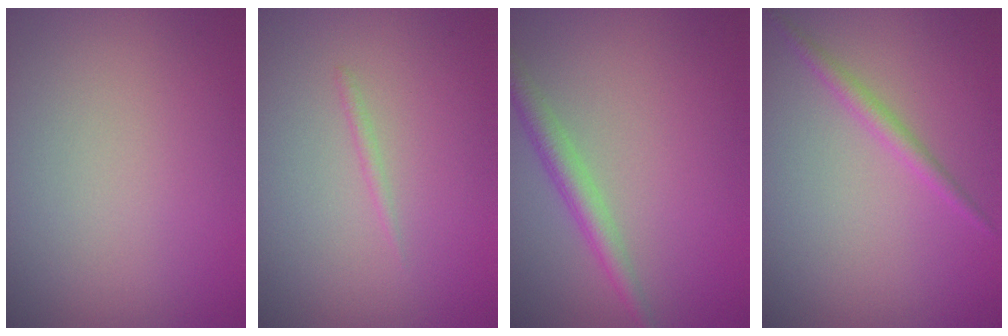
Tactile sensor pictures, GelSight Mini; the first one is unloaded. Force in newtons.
{"total": 0.6, "press": 0.5, "slide": 0.1}
{"total": 2.4, "press": 2.4, "slide": 0.1}
{"total": 1.4, "press": 1.4, "slide": 0.1}